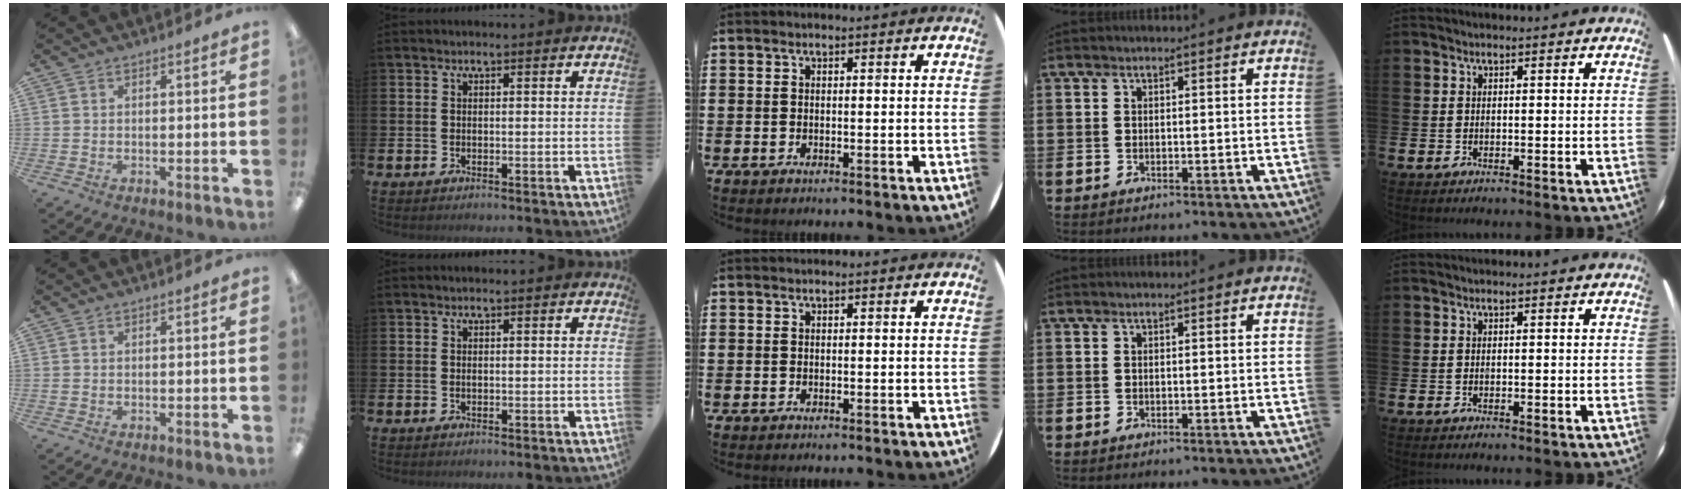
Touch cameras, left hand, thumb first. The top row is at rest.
{"thumb": {"total": 0.5, "force": [0.1, 0.4, 0.4], "torque": [-0.008, 0.003, 0.002]}}